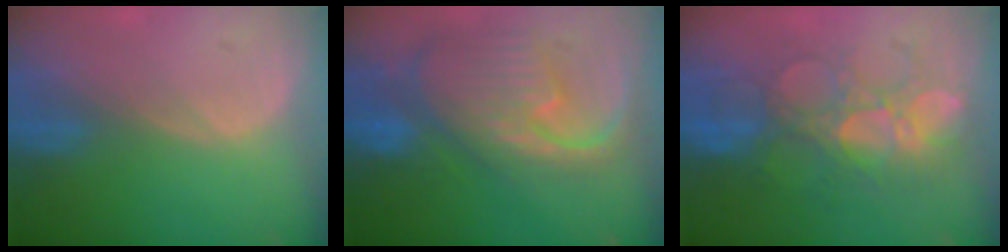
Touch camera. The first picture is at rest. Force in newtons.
{"total": 12.3, "press": 10.7, "slide": 6.1}
{"total": 9.8, "press": 9.2, "slide": 3.4}